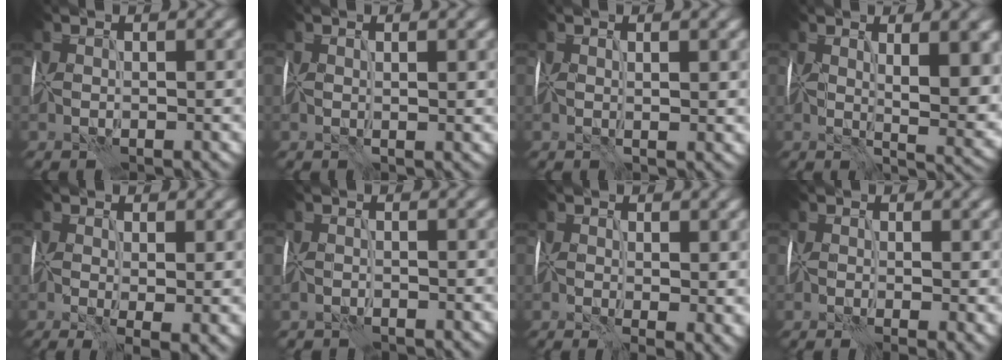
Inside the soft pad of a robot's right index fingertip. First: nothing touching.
{"total": 1.1, "force": [0.1, 0.0, 1.1], "torque": [-0.016, -0.003, 0.001]}
{"total": 1.4, "force": [0.2, 0.1, 1.4], "torque": [-0.022, -0.003, 0.003]}
{"total": 9.0, "force": [1.5, 3.0, 8.3], "torque": [-0.123, -0.015, 0.026]}
{"total": 4.3, "force": [-0.5, 1.5, 4.0], "torque": [-0.071, -0.017, -0.006]}
{"total": 0.7, "force": [-0.7, 0.1, 0.1], "torque": [-0.001, -0.003, -0.016]}
{"total": 3.8, "force": [-0.2, 1.5, 3.5], "torque": [-0.053, -0.012, 0.001]}
{"total": 2.3, "force": [-0.4, 0.6, 2.2], "torque": [-0.029, -0.006, -0.008]}